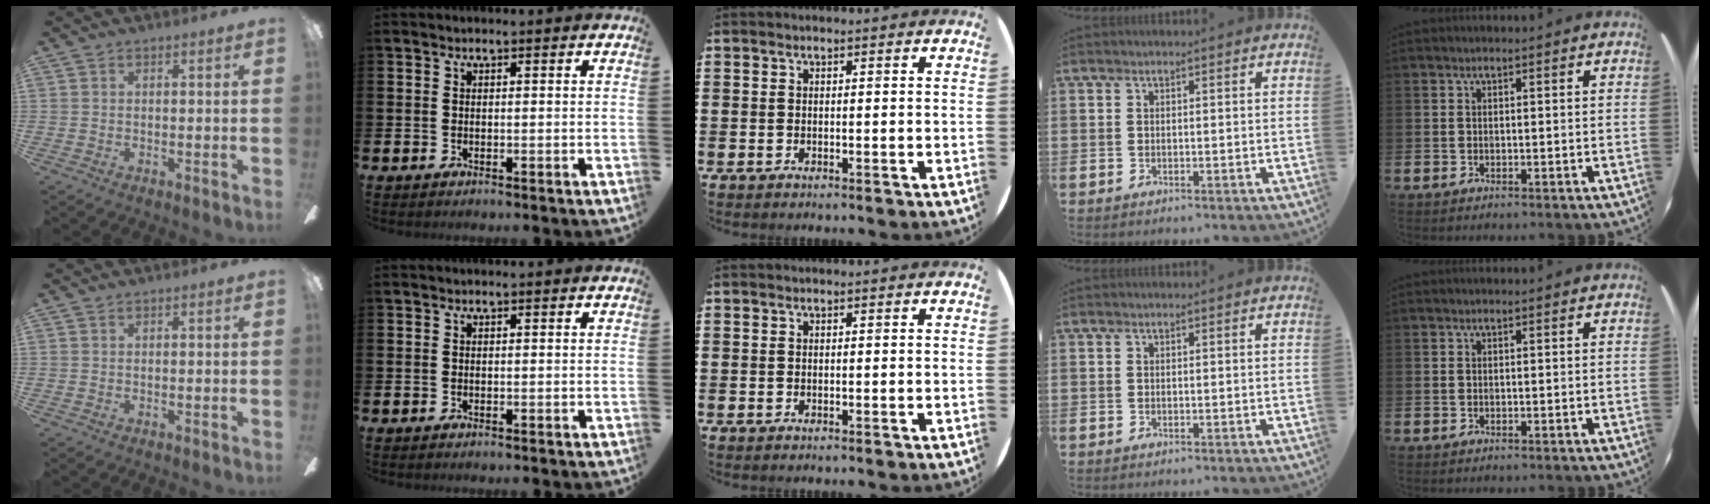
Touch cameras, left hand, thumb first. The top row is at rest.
{}